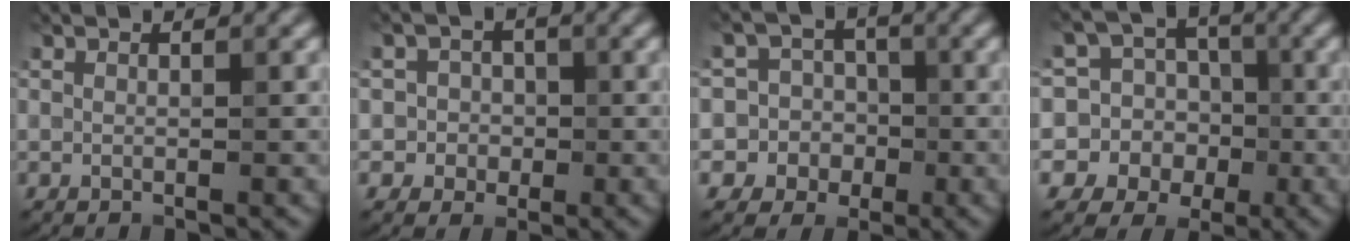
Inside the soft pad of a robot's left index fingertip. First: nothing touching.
{"total": 2.8, "force": [-0.4, 2.7, 0.4], "torque": [0.018, 0.007, -0.026]}
{"total": 6.3, "force": [-1.4, 6.1, 0.5], "torque": [0.010, 0.020, -0.061]}
{"total": 11.0, "force": [-1.7, 10.5, 2.8], "torque": [-0.067, 0.023, -0.054]}